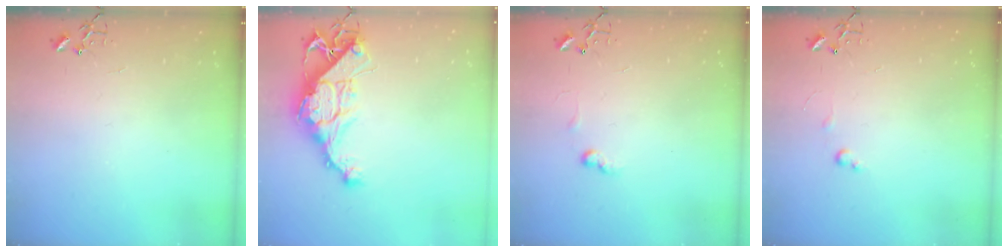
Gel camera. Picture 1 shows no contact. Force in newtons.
{"total": 13.4, "press": 13.4, "slide": 1.1}
{"total": 5.5, "press": 5.5, "slide": 0.8}
{"total": 4.2, "press": 4.2, "slide": 0.6}